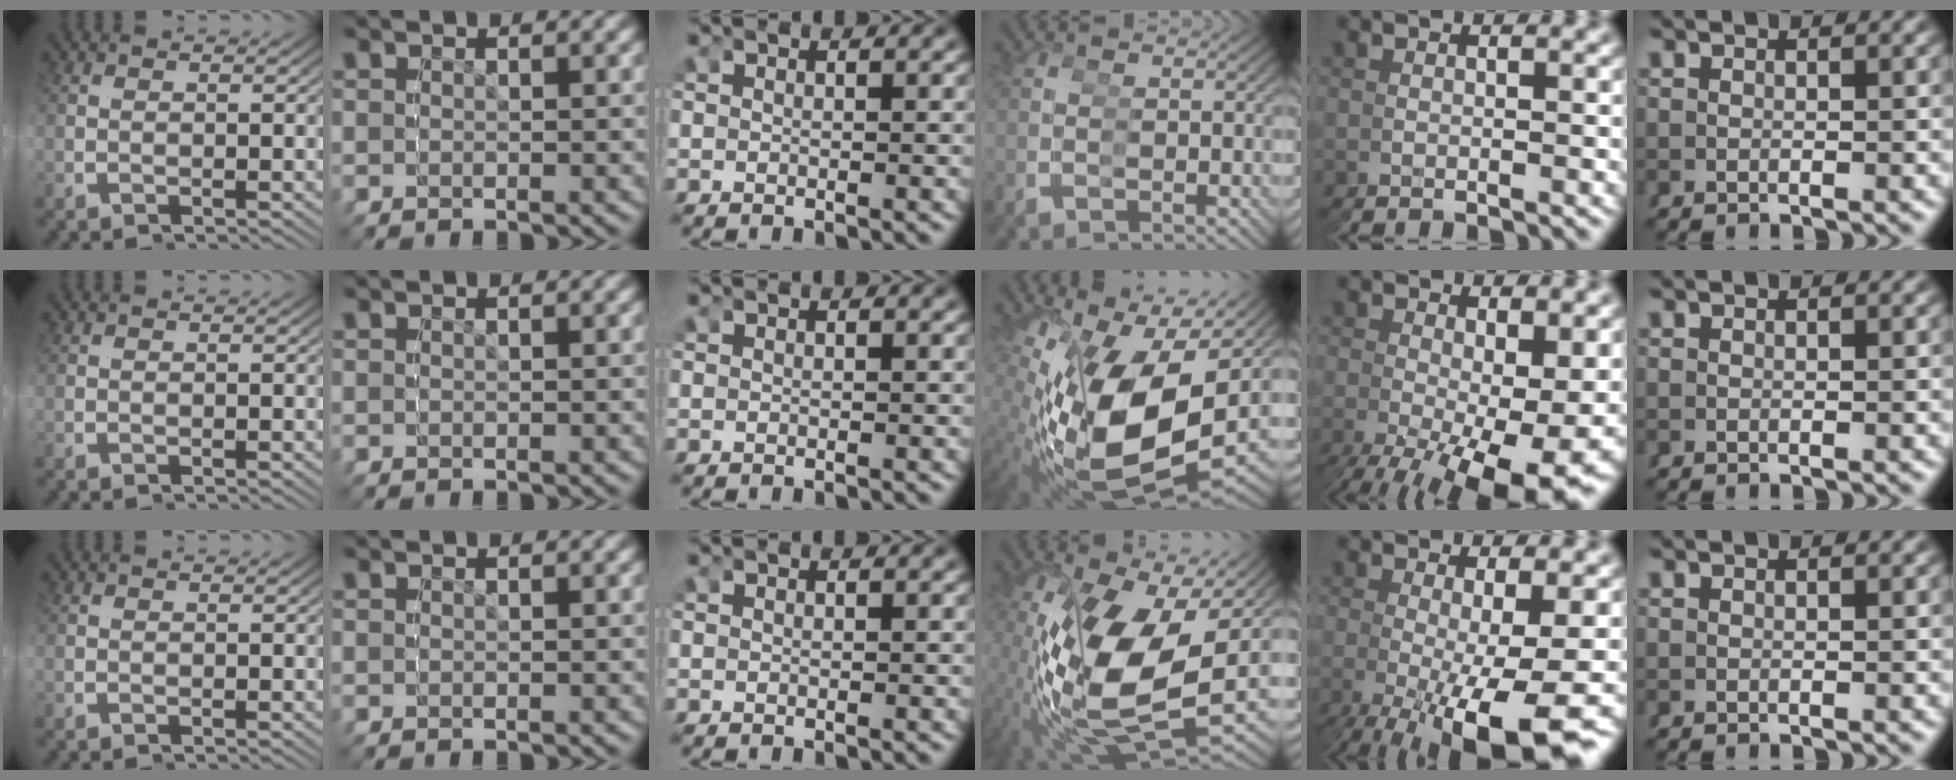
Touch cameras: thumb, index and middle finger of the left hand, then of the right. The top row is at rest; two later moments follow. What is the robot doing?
{"motion": "grasp_and_lifting", "object": "glue stick"}